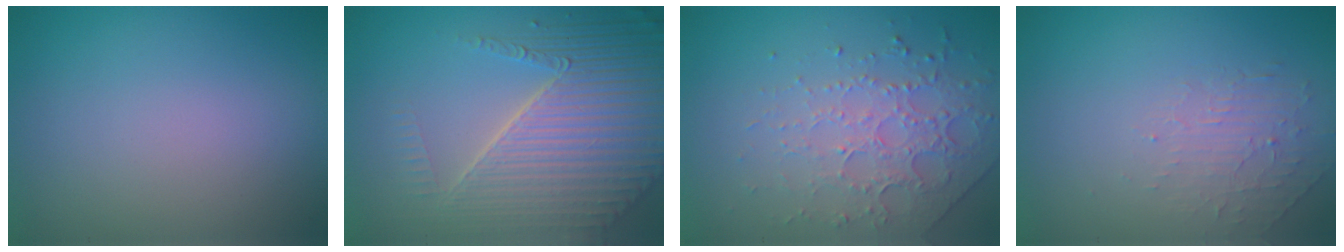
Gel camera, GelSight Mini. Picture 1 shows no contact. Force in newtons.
{"total": 7.4, "press": 5.6, "slide": 4.8}
{"total": 4.5, "press": 3.2, "slide": 3.3}
{"total": 1.8, "press": 0.5, "slide": 1.7}